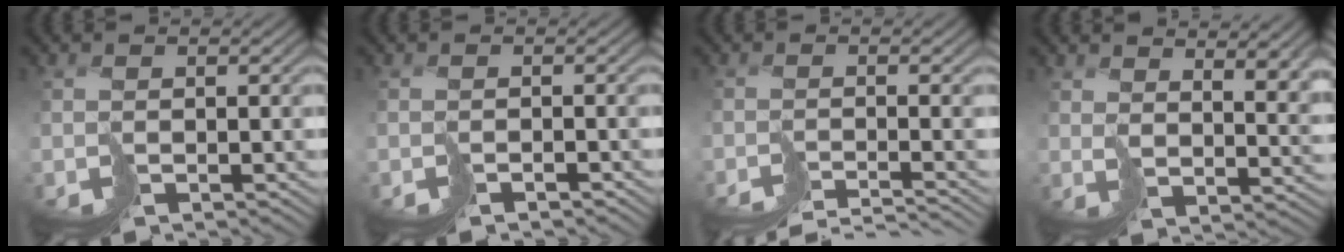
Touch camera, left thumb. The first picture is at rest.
{"total": 1.4, "force": [-1.4, 0.1, -0.2], "torque": [0.013, -0.001, -0.023]}
{"total": 5.7, "force": [-5.4, -0.7, 1.7], "torque": [-0.010, 0.001, -0.079]}
{"total": 6.5, "force": [5.2, 1.8, 3.4], "torque": [-0.068, -0.005, 0.109]}